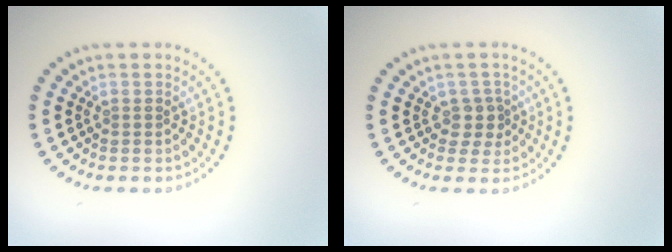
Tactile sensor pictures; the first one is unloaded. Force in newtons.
{"total": 1.9, "press": 1.5, "slide": 1.1}